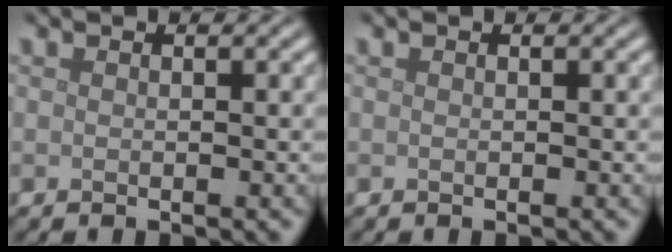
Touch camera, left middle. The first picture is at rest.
{"total": 0.0}